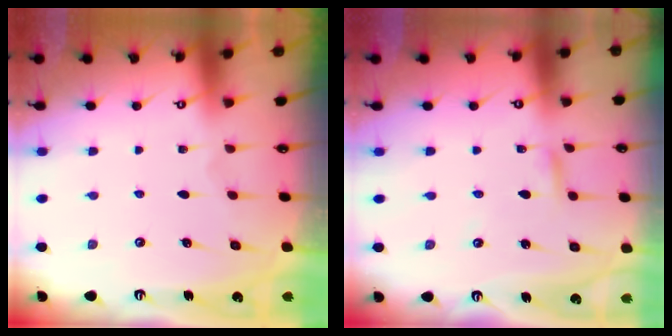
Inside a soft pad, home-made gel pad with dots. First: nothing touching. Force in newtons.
{"total": 2.0, "press": 2.0, "slide": 0.1}